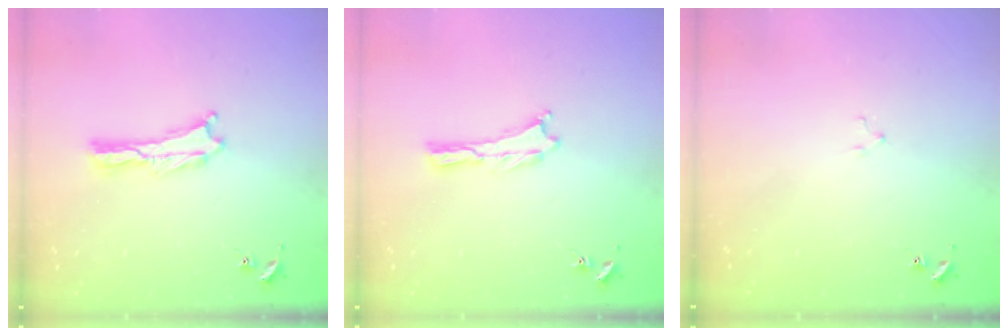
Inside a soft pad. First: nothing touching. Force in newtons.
{"total": 0.0}
{"total": 1.5, "press": 1.5, "slide": 0.2}